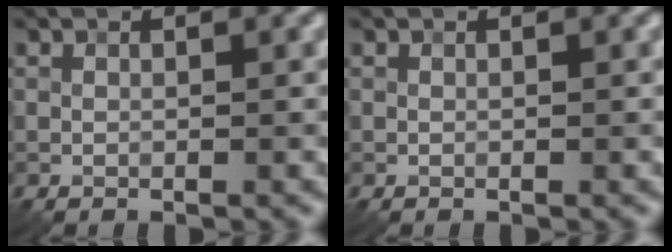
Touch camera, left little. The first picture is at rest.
{"total": 0.0}